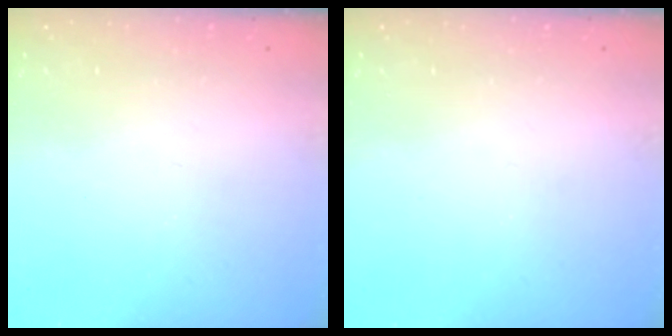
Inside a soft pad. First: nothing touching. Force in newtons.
{"total": 0.0}